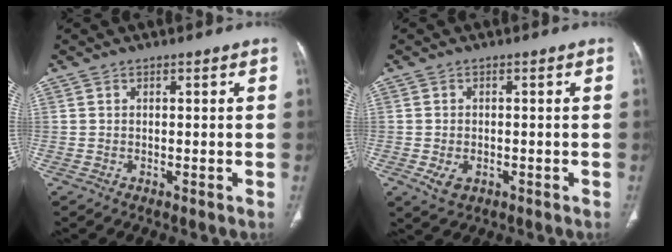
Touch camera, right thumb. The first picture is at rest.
{"total": 3.6, "force": [-1.2, 2.4, 2.4], "torque": [-0.043, 0.002, -0.012]}